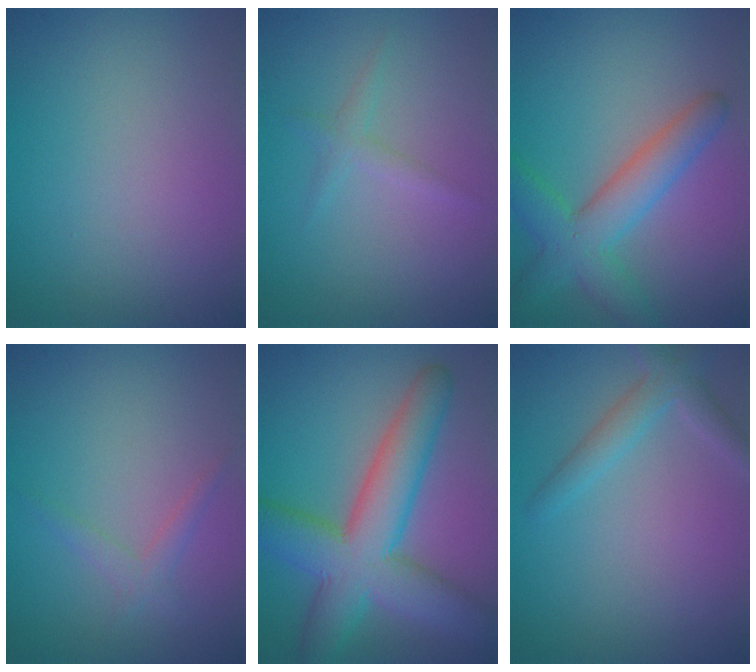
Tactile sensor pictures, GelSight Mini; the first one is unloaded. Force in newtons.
{"total": 1.2, "press": 1.2, "slide": 0.0}
{"total": 5.3, "press": 5.3, "slide": 0.1}
{"total": 1.3, "press": 1.3, "slide": 0.1}
{"total": 9.1, "press": 9.1, "slide": 0.4}
{"total": 2.5, "press": 2.5, "slide": 0.1}